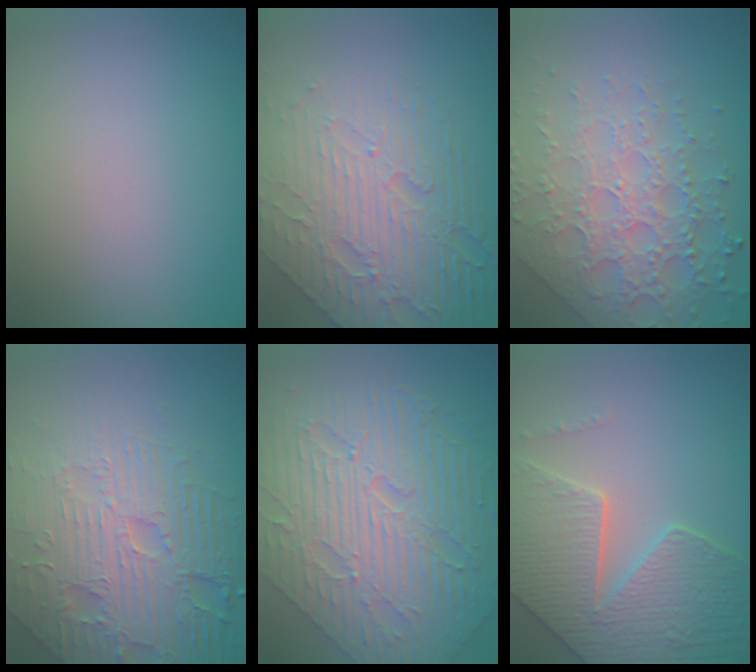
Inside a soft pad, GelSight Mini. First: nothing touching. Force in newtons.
{"total": 8.4, "press": 5.7, "slide": 6.2}
{"total": 7.6, "press": 5.5, "slide": 5.2}
{"total": 7.6, "press": 6.1, "slide": 4.7}
{"total": 10.5, "press": 7.2, "slide": 7.7}
{"total": 7.6, "press": 6.2, "slide": 4.5}